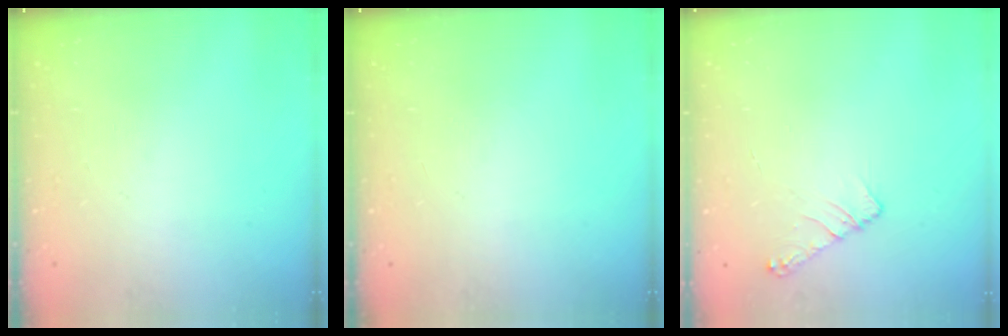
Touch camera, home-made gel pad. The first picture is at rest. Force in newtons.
{"total": 0.0}
{"total": 5.9, "press": 5.8, "slide": 1.0}